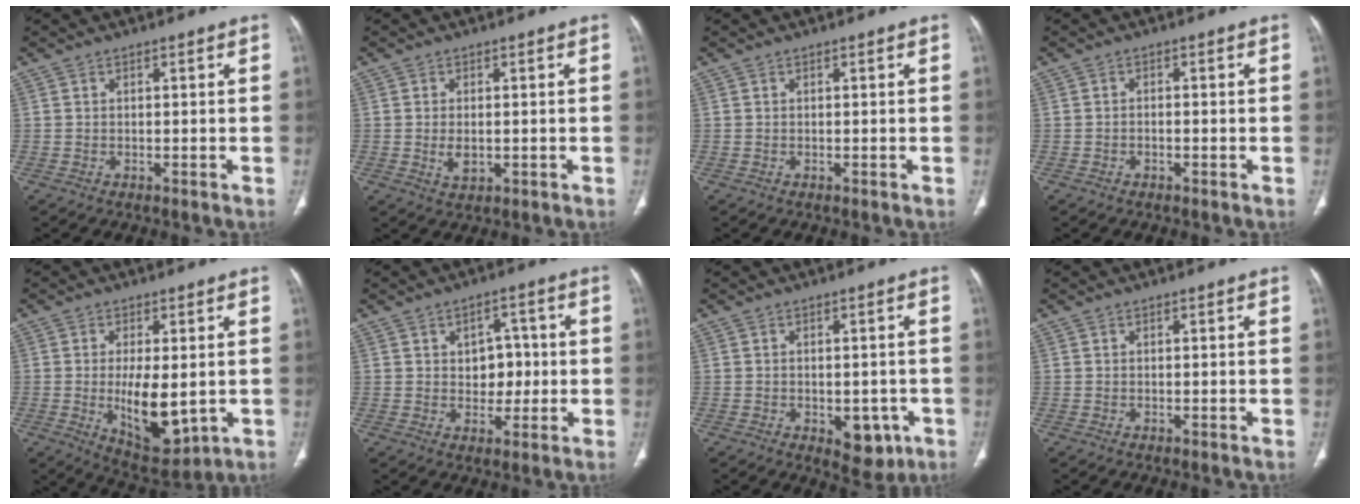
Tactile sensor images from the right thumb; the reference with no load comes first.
{"total": 3.2, "force": [-0.3, 1.9, 2.5], "torque": [-0.047, -0.006, -0.001]}
{"total": 0.0}
{"total": 0.8, "force": [-0.4, 0.5, 0.5], "torque": [-0.008, 0.004, -0.008]}
{"total": 11.5, "force": [-1.1, 5.2, 10.2], "torque": [-0.149, -0.023, 0.000]}
{"total": 6.3, "force": [0.5, 4.7, 4.1], "torque": [-0.019, 0.001, 0.008]}
{"total": 6.5, "force": [-2.2, 3.9, 4.7], "torque": [-0.033, 0.004, -0.016]}
{"total": 0.0}